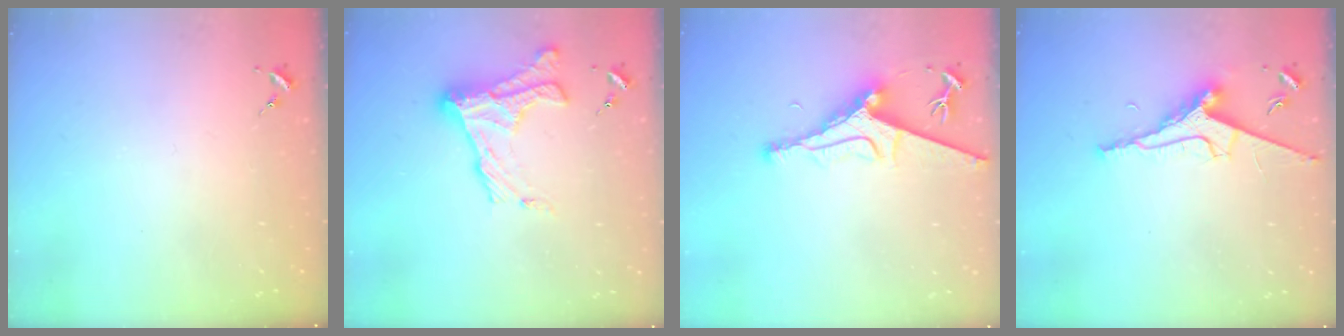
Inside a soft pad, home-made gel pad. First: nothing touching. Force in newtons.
{"total": 16.3, "press": 16.3, "slide": 1.0}
{"total": 10.9, "press": 10.8, "slide": 1.7}
{"total": 9.5, "press": 9.4, "slide": 1.1}